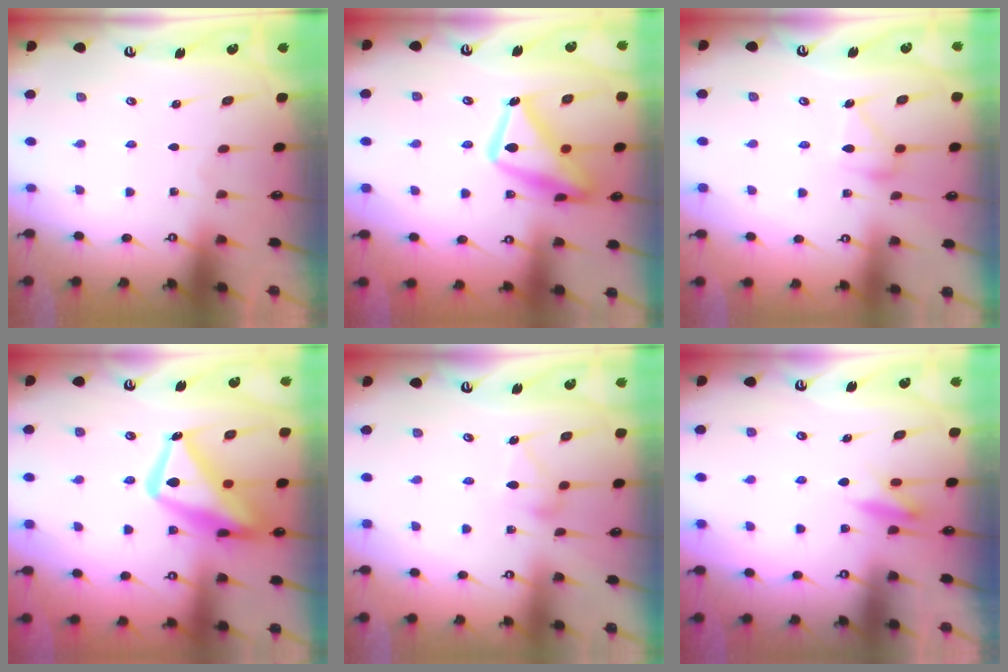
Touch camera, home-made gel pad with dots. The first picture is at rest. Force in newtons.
{"total": 19.2, "press": 19.2, "slide": 1.4}
{"total": 12.4, "press": 12.4, "slide": 0.6}
{"total": 19.8, "press": 19.7, "slide": 1.5}
{"total": 11.8, "press": 11.8, "slide": 0.5}
{"total": 7.5, "press": 7.4, "slide": 0.9}